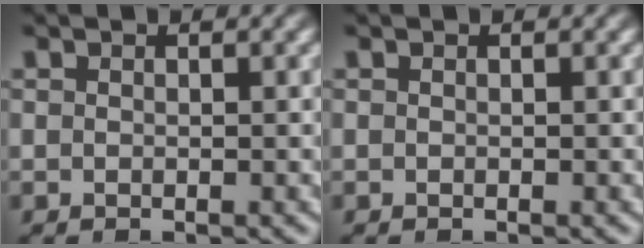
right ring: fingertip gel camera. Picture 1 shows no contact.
{"total": 0.0}